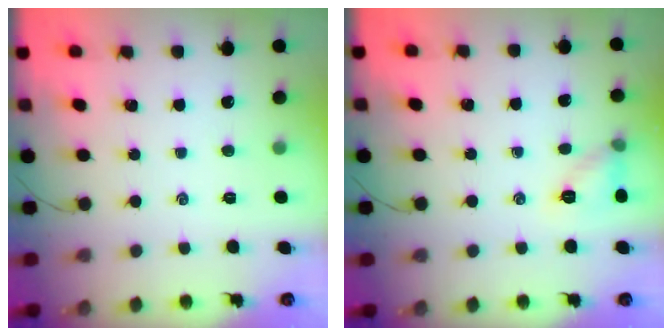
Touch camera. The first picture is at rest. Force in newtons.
{"total": 7.5, "press": 7.4, "slide": 1.4}